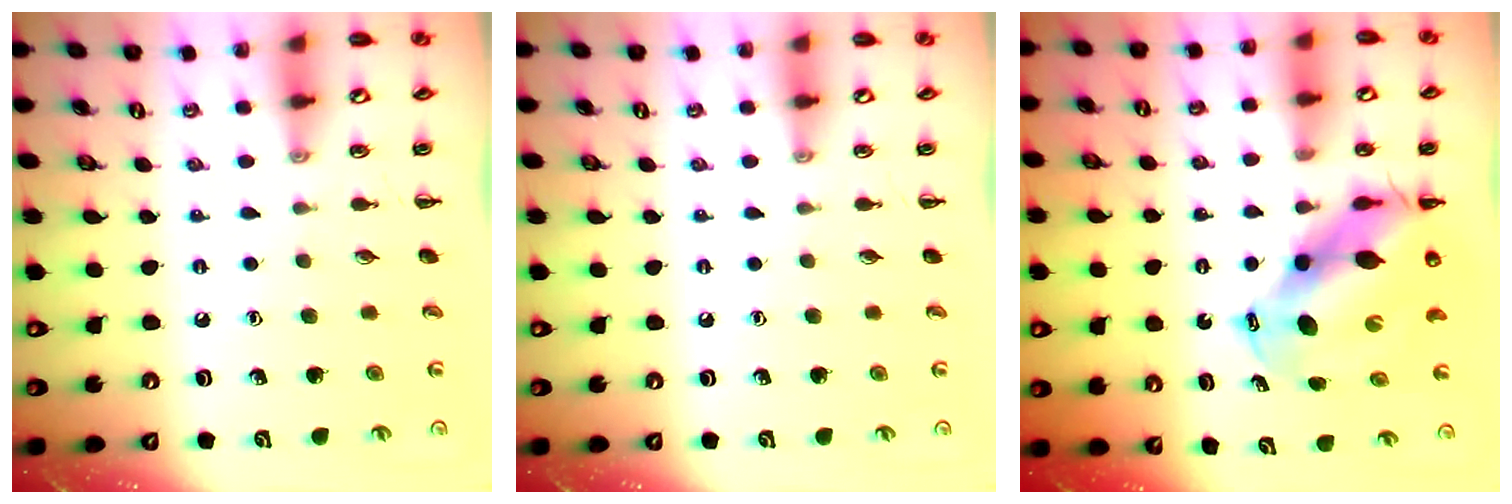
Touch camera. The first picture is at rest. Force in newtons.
{"total": 0.0}
{"total": 13.5, "press": 13.0, "slide": 3.6}